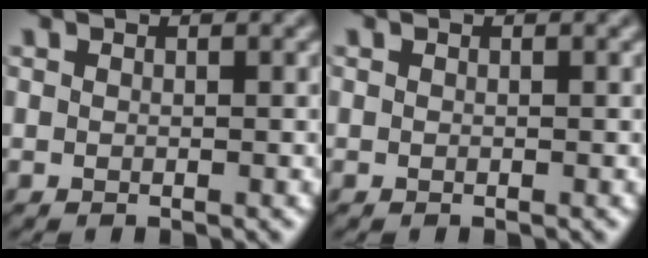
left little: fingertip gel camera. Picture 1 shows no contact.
{"total": 0.0}